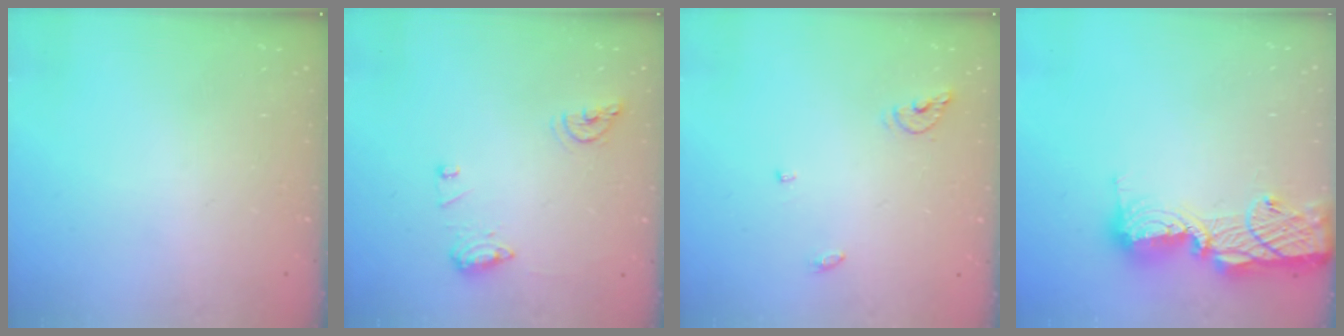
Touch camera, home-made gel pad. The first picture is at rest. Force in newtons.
{"total": 10.4, "press": 10.4, "slide": 1.0}
{"total": 6.2, "press": 6.2, "slide": 0.4}
{"total": 16.6, "press": 16.1, "slide": 4.0}